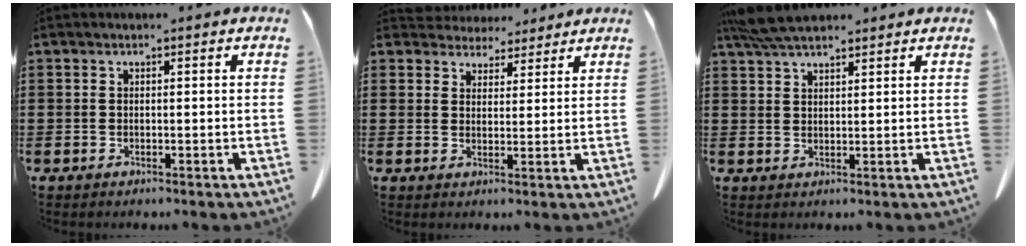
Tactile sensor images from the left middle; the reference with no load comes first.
{"total": 3.7, "force": [3.5, 1.2, -0.2], "torque": [-0.011, -0.010, 0.069]}
{"total": 5.5, "force": [4.6, 1.2, 2.7], "torque": [-0.064, -0.007, 0.088]}